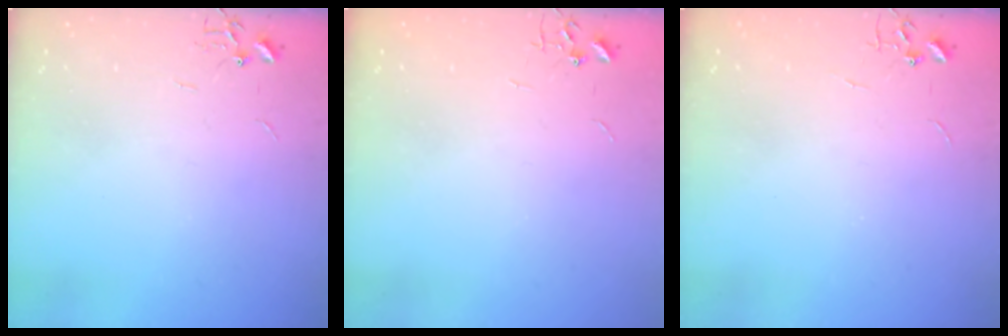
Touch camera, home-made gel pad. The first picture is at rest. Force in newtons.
{"total": 0.0}
{"total": 0.0}